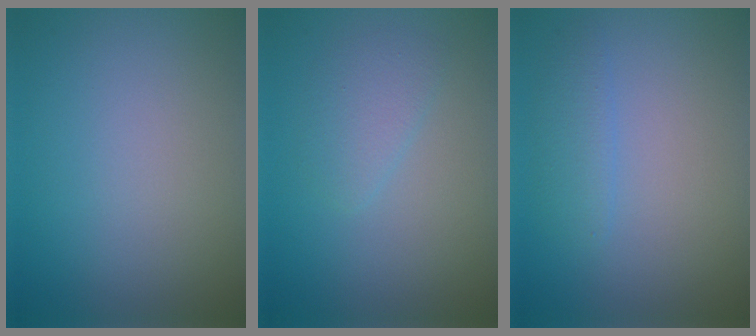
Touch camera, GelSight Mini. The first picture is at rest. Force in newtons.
{"total": 1.8, "press": 1.8, "slide": 0.1}
{"total": 1.6, "press": 1.6, "slide": 0.2}